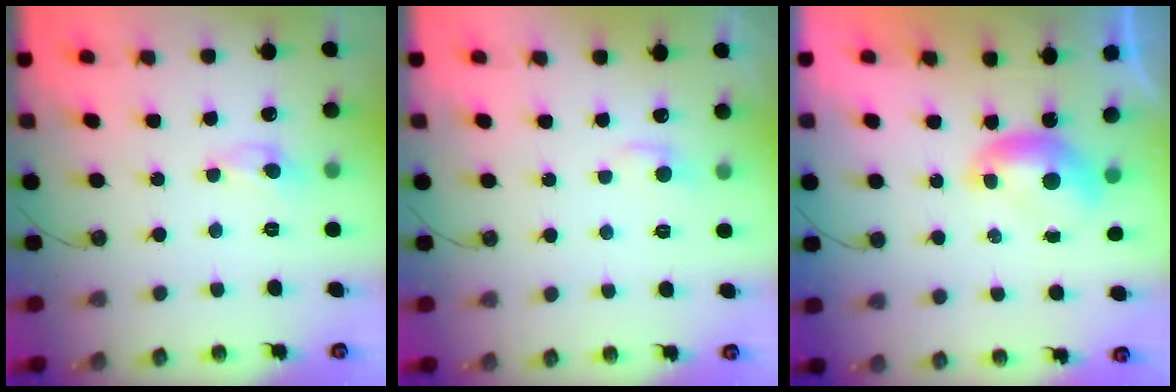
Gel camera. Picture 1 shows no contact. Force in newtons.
{"total": 0.8, "press": 0.4, "slide": 0.6}
{"total": 0.0}